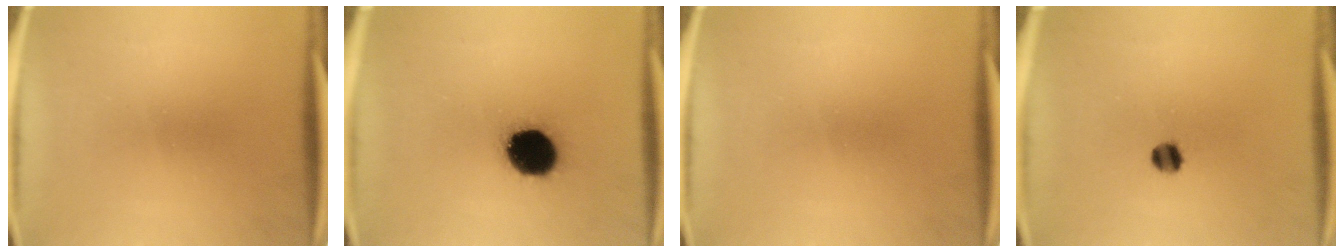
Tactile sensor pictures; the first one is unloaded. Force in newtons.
{"total": 14.7}
{"total": 0.0}
{"total": 3.3}